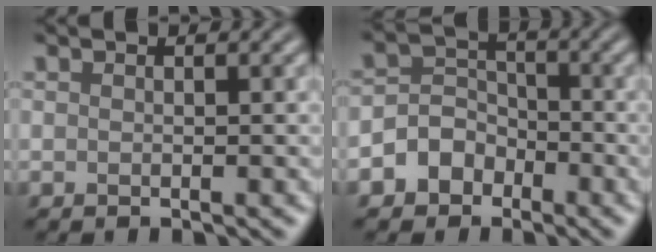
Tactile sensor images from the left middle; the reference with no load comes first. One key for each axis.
{"total": 4.1, "fx": -2.1, "fy": 3.3, "fz": 1.1, "tx": 0.008, "ty": 0.006, "tz": -0.056}